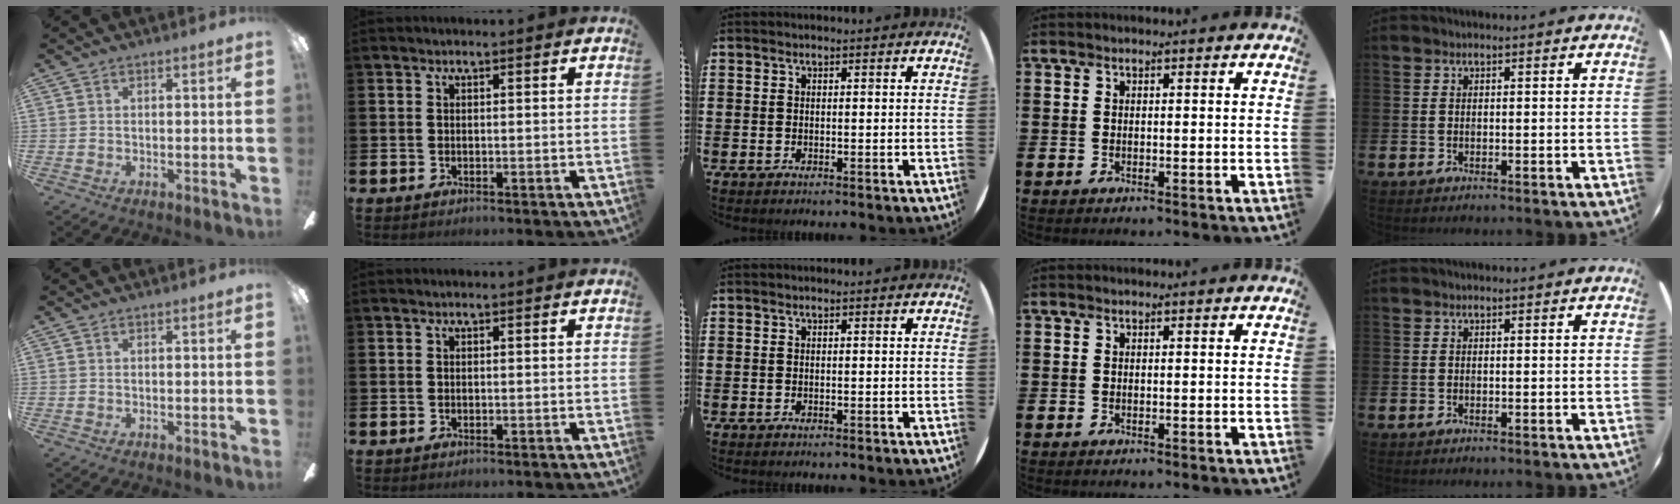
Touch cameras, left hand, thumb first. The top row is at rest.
{}